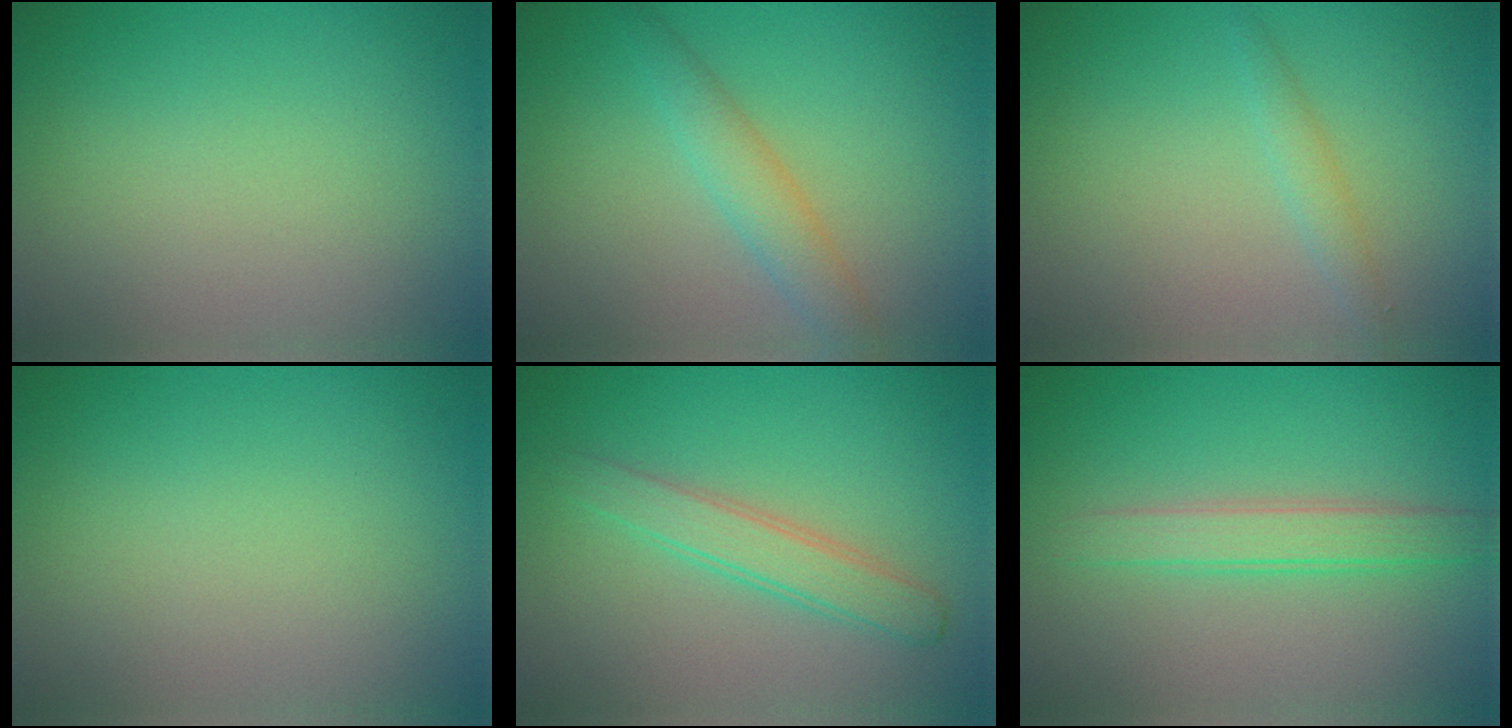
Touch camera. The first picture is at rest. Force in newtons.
{"total": 2.6, "press": 2.6, "slide": 0.0}
{"total": 1.3, "press": 1.2, "slide": 0.0}
{"total": 0.0}
{"total": 2.6, "press": 2.6, "slide": 0.2}
{"total": 2.5, "press": 2.5, "slide": 0.1}